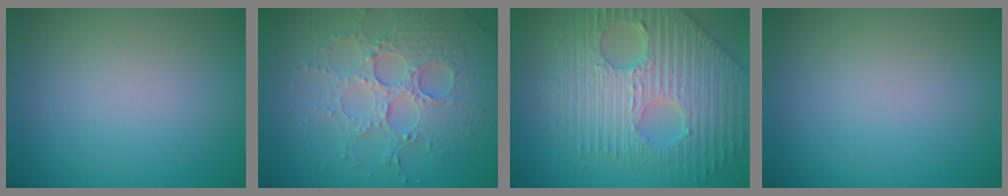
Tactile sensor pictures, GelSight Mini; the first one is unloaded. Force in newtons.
{"total": 5.1, "press": 4.6, "slide": 2.2}
{"total": 10.3, "press": 7.1, "slide": 7.5}
{"total": 0.0}